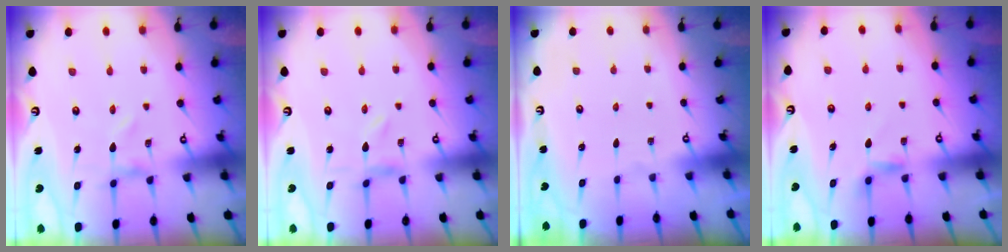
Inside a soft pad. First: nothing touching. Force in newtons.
{"total": 0.0}
{"total": 0.0}
{"total": 3.5, "press": 3.4, "slide": 0.5}